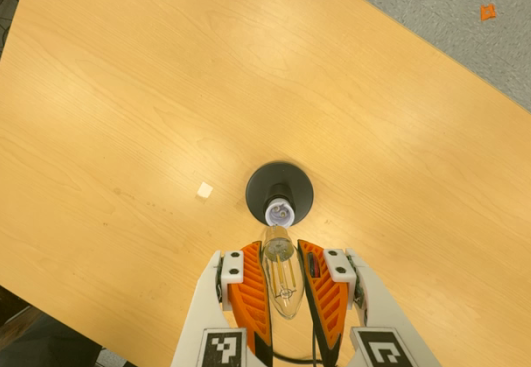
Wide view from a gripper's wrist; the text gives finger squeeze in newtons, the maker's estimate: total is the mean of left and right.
{"total": 20.8, "left": 22.4, "right": 19.1}